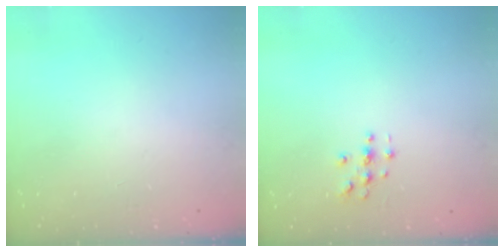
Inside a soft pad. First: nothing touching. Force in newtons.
{"total": 2.8, "press": 2.8, "slide": 0.3}